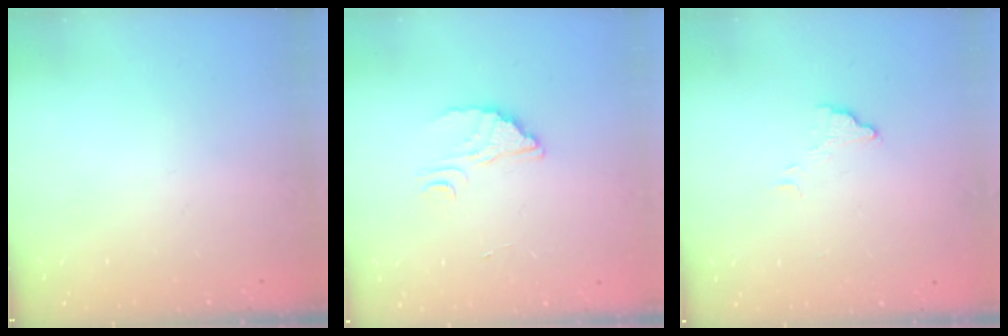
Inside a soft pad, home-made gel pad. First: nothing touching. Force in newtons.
{"total": 2.8, "press": 2.8, "slide": 0.0}
{"total": 4.2, "press": 4.2, "slide": 0.3}